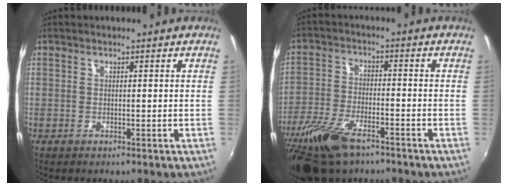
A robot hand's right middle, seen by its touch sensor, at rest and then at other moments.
{"total": 12.6, "force": [-8.7, 5.0, 7.6], "torque": [-0.182, -0.027, -0.169]}